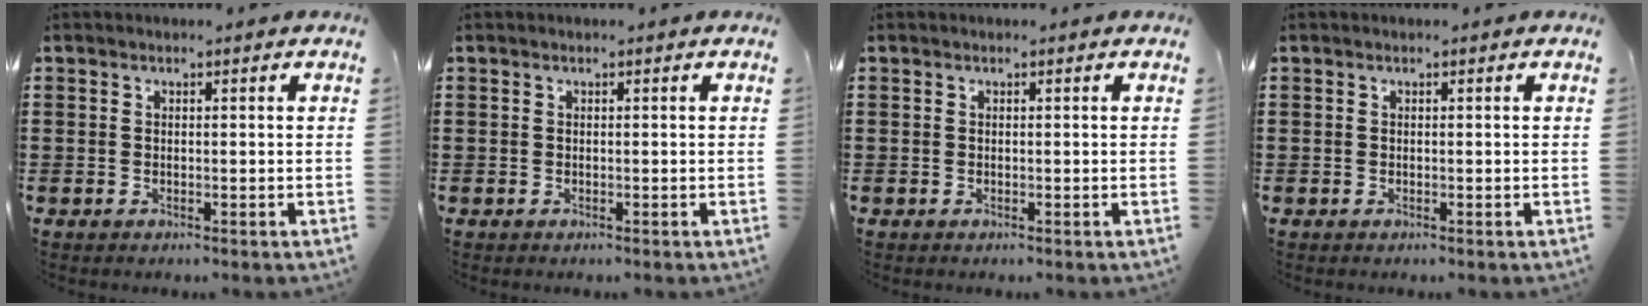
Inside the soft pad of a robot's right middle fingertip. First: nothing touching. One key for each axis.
{"total": 0.0}
{"total": 0.0}
{"total": 0.0}